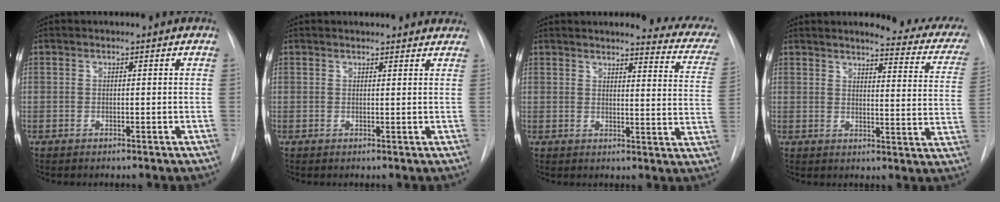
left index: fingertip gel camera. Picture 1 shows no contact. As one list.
[{"total": 7.5, "force": [7.1, 1.8, 1.6], "torque": [-0.007, 0.013, 0.065]}, {"total": 12.9, "force": [11.7, 2.2, 5.0], "torque": [-0.034, -0.052, 0.105]}, {"total": 16.7, "force": [15.1, 2.8, 6.6], "torque": [-0.056, -0.060, 0.149]}]